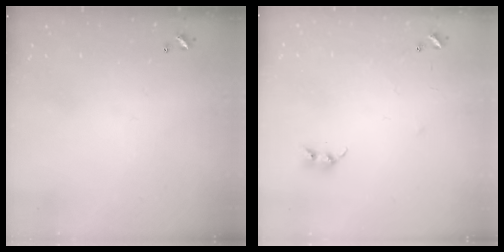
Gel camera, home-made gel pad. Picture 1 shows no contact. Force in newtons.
{"total": 5.1, "press": 4.9, "slide": 1.1}